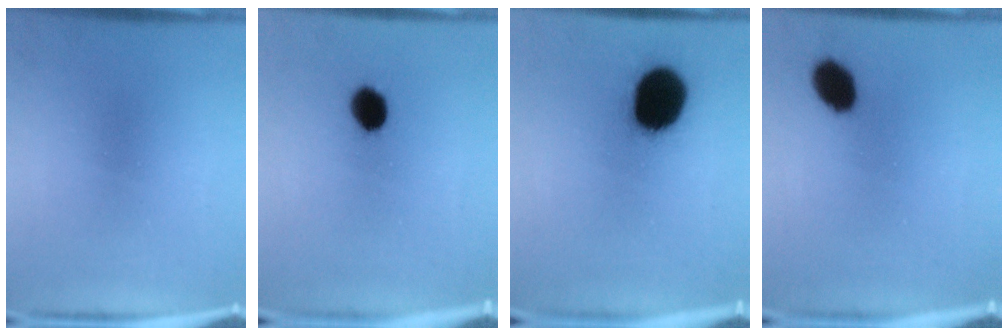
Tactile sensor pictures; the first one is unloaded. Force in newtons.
{"total": 6.1}
{"total": 18.9}
{"total": 6.7}